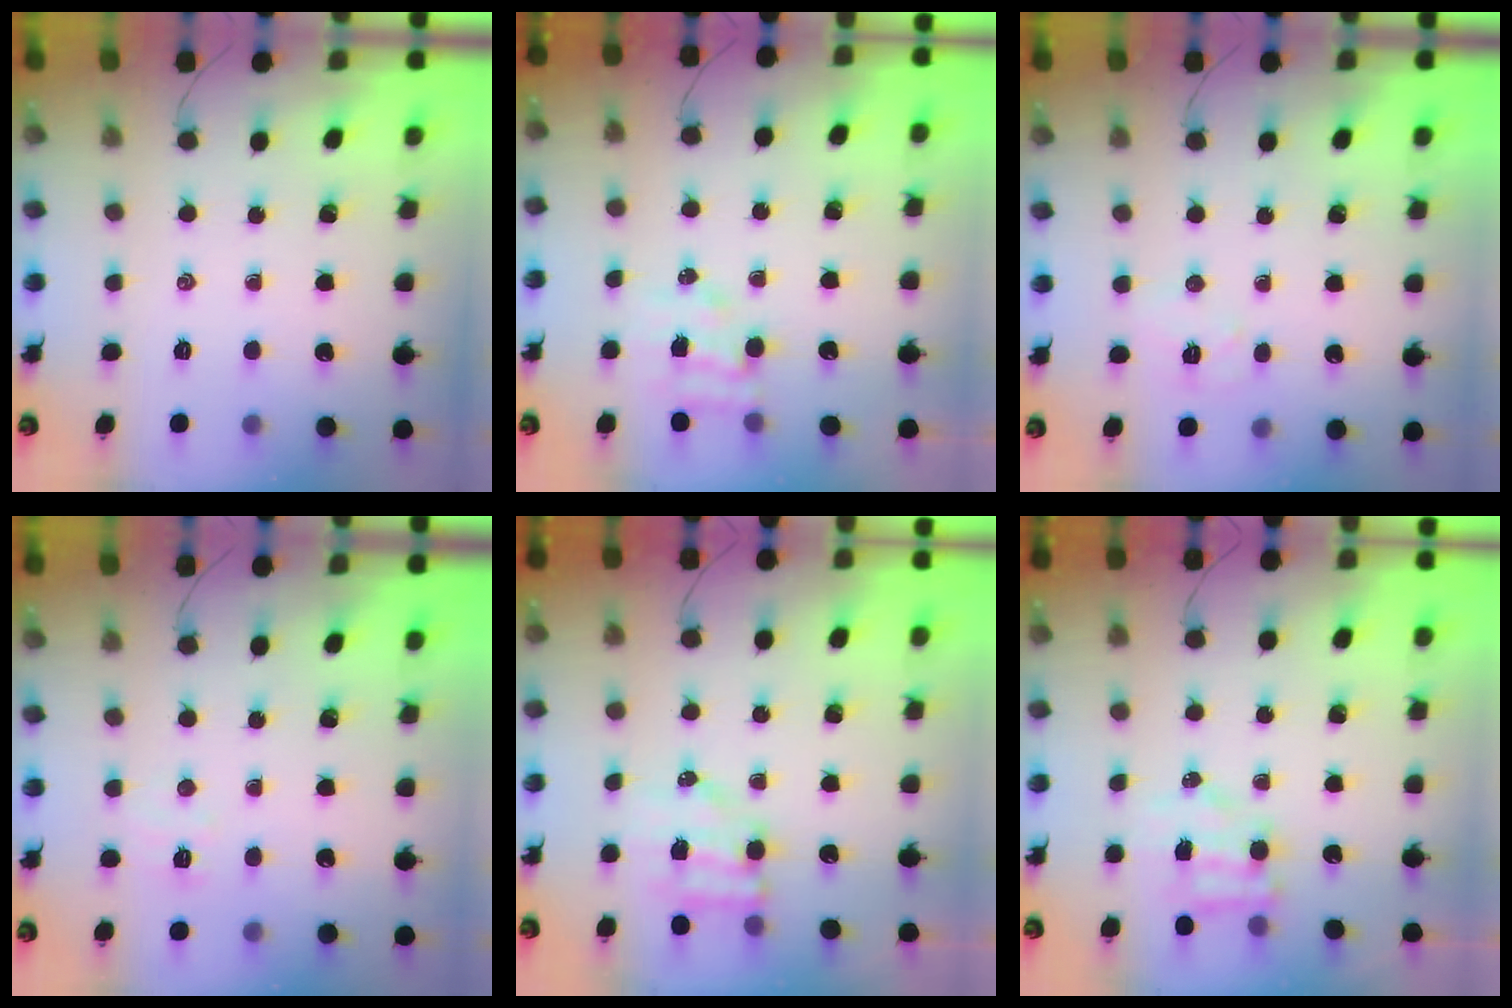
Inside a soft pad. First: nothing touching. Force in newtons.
{"total": 4.7, "press": 4.6, "slide": 0.9}
{"total": 5.7, "press": 5.6, "slide": 0.9}
{"total": 3.9, "press": 3.7, "slide": 1.1}
{"total": 6.0, "press": 5.9, "slide": 0.8}
{"total": 4.8, "press": 4.8, "slide": 0.6}